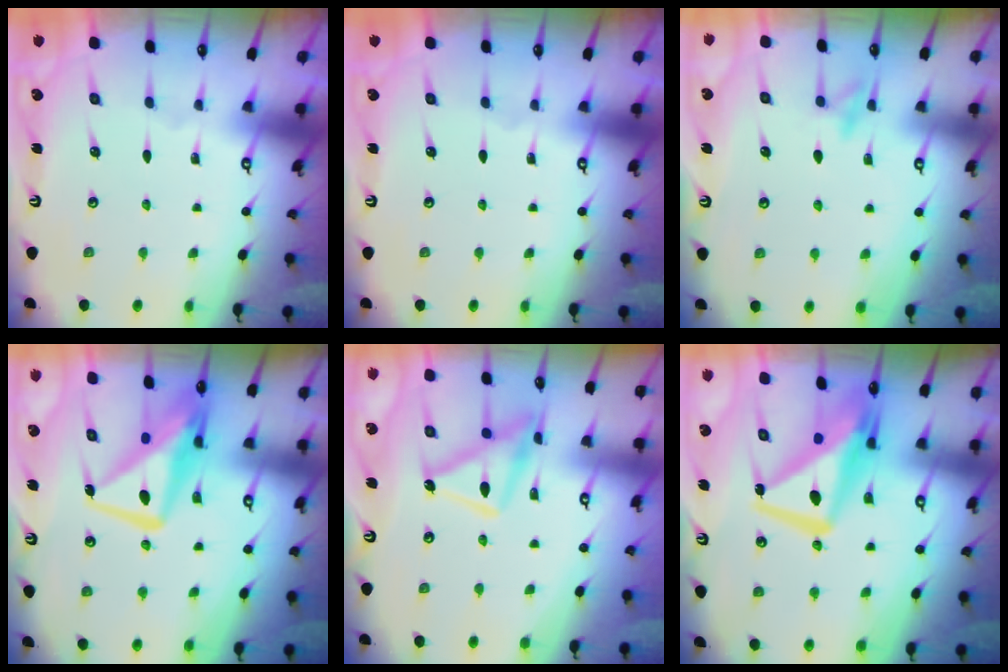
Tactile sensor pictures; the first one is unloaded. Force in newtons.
{"total": 0.0}
{"total": 8.1, "press": 8.0, "slide": 0.8}
{"total": 13.2, "press": 13.1, "slide": 1.4}
{"total": 14.3, "press": 14.2, "slide": 1.2}
{"total": 12.7, "press": 12.6, "slide": 1.6}